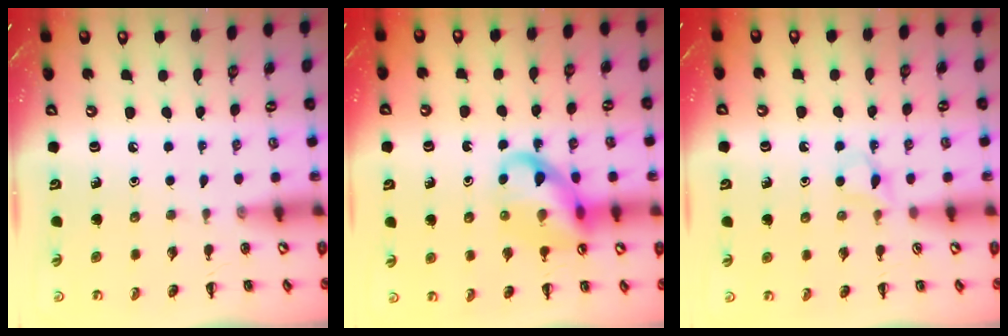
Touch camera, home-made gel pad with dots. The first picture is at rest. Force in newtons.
{"total": 13.3, "press": 13.1, "slide": 2.1}
{"total": 3.0, "press": 2.8, "slide": 1.2}